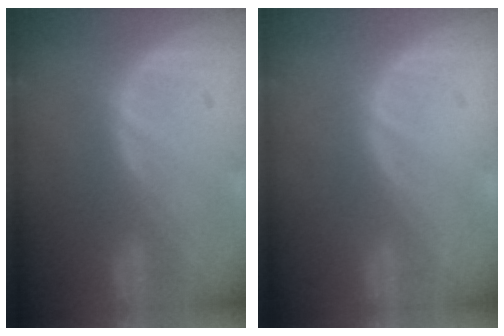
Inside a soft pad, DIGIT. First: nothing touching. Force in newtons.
{"total": 0.0}